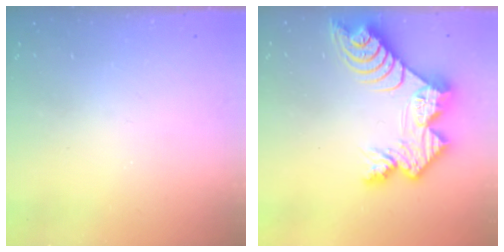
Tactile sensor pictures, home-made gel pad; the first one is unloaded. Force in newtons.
{"total": 13.9, "press": 13.9, "slide": 1.0}